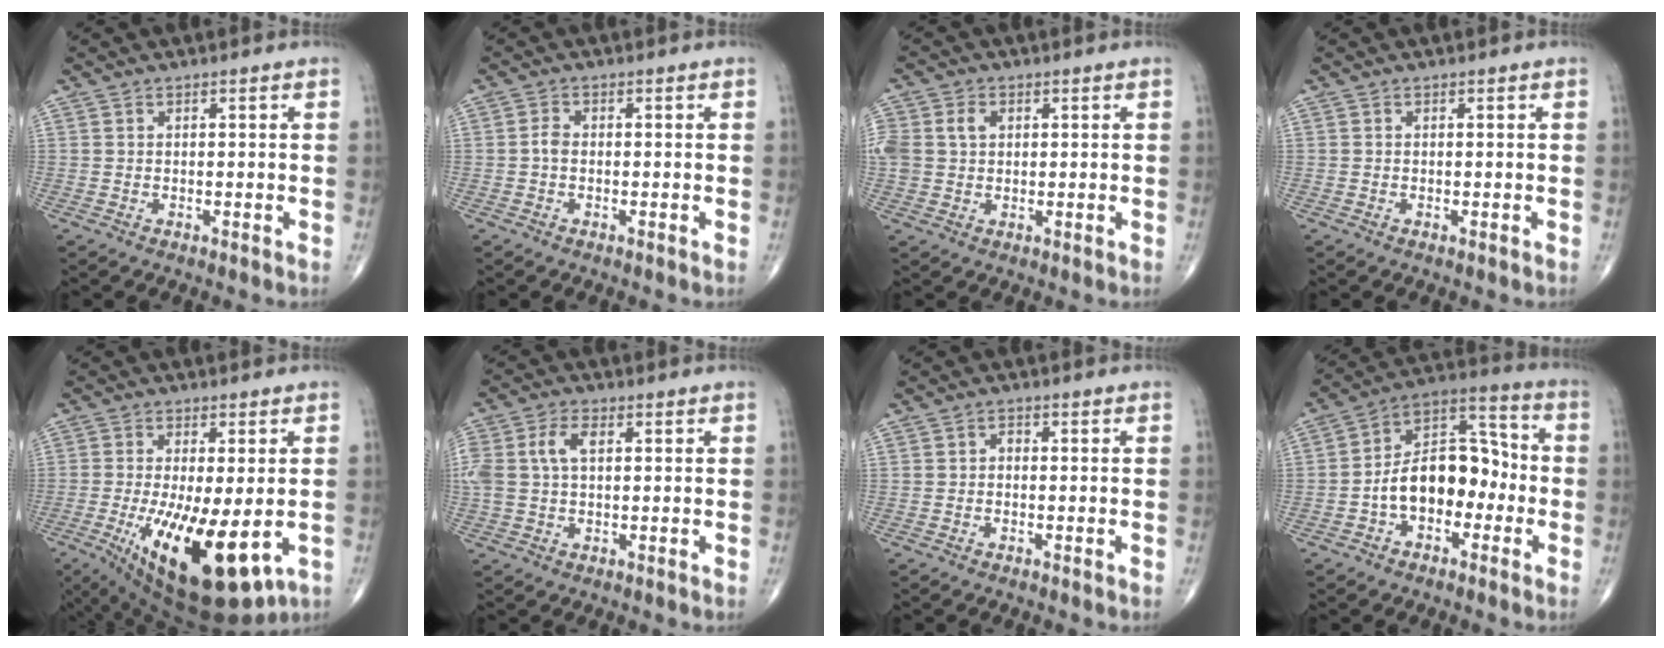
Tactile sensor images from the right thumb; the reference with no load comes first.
{"total": 1.7, "force": [-0.3, 1.1, 1.2], "torque": [-0.020, 0.003, -0.011]}
{"total": 7.9, "force": [1.7, 6.1, 4.7], "torque": [-0.122, 0.011, 0.036]}
{"total": 0.0}
{"total": 18.6, "force": [-5.0, 6.6, 16.7], "torque": [-0.279, -0.030, -0.058]}
{"total": 7.0, "force": [1.3, 4.1, 5.6], "torque": [-0.142, 0.021, 0.028]}
{"total": 1.1, "force": [-0.2, 0.8, 0.7], "torque": [-0.005, 0.004, -0.009]}
{"total": 14.6, "force": [-3.2, 9.2, 10.9], "torque": [-0.149, 0.053, -0.064]}